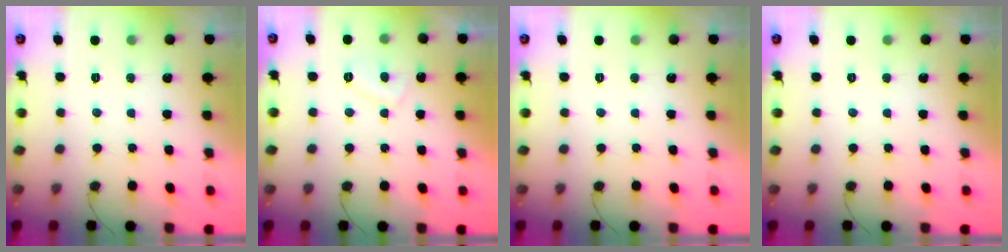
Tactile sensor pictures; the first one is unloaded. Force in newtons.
{"total": 2.7, "press": 2.6, "slide": 0.4}
{"total": 0.0}
{"total": 0.0}